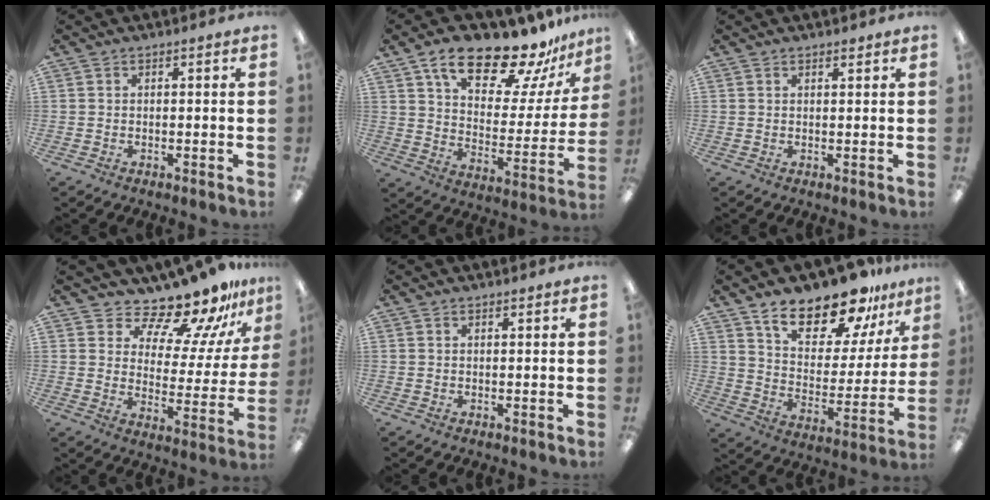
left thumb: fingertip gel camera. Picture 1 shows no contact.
{"total": 20.7, "force": [15.6, 7.5, 11.3], "torque": [-0.179, -0.101, 0.264]}
{"total": 1.2, "force": [1.1, 0.4, 0.3], "torque": [-0.007, -0.001, 0.020]}
{"total": 13.1, "force": [12.1, 3.1, 4.2], "torque": [-0.082, -0.108, 0.206]}
{"total": 0.6, "force": [0.5, 0.1, 0.0], "torque": [-0.001, 0.002, 0.010]}
{"total": 18.0, "force": [14.8, 6.6, 7.8], "torque": [-0.136, -0.104, 0.257]}